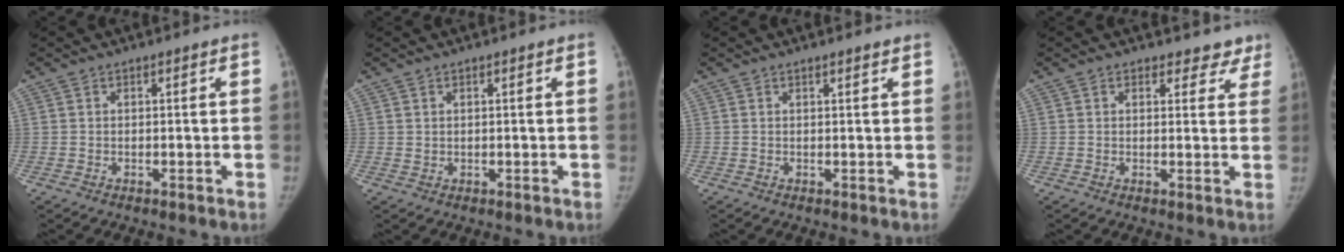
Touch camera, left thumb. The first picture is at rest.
{"total": 0.7, "force": [0.5, 0.5, 0.2], "torque": [0.002, -0.005, 0.010]}
{"total": 1.0, "force": [0.9, 0.1, 0.5], "torque": [-0.007, -0.004, 0.015]}
{"total": 5.5, "force": [4.6, 3.0, 0.7], "torque": [0.036, -0.017, 0.042]}